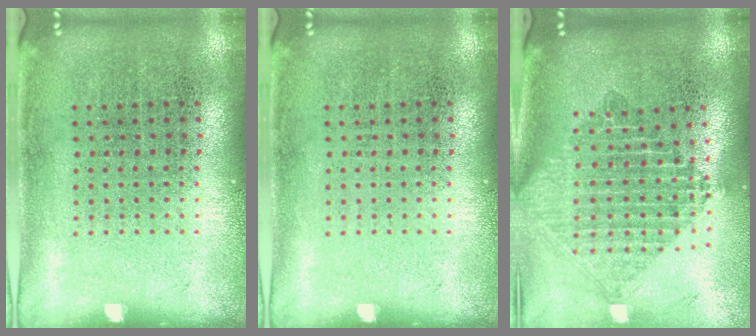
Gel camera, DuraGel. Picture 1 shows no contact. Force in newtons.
{"total": 0.0}
{"total": 2.2, "press": 1.7, "slide": 1.4}